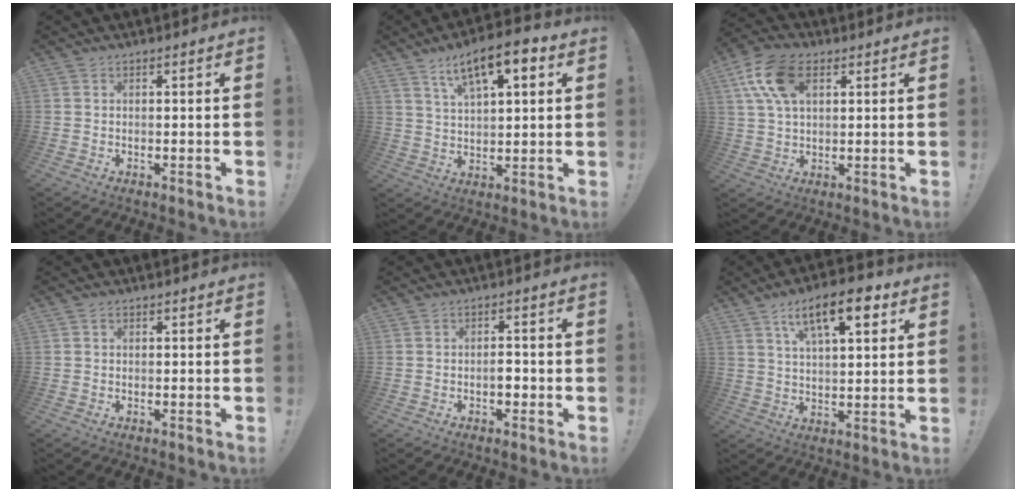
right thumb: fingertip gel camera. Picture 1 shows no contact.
{"total": 11.6, "force": [5.9, 4.3, 9.0], "torque": [-0.148, -0.015, 0.101]}
{"total": 13.6, "force": [5.0, 8.1, 9.8], "torque": [-0.182, -0.006, 0.093]}
{"total": 0.7, "force": [0.0, 0.6, 0.3], "torque": [-0.006, 0.004, 0.000]}
{"total": 3.1, "force": [-1.3, 1.6, 2.3], "torque": [-0.030, 0.005, -0.024]}
{"total": 13.7, "force": [6.7, 5.0, 10.9], "torque": [-0.165, -0.017, 0.107]}